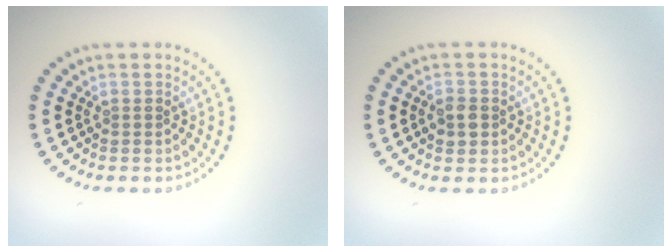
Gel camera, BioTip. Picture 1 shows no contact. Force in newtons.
{"total": 1.8, "press": 1.7, "slide": 0.3}